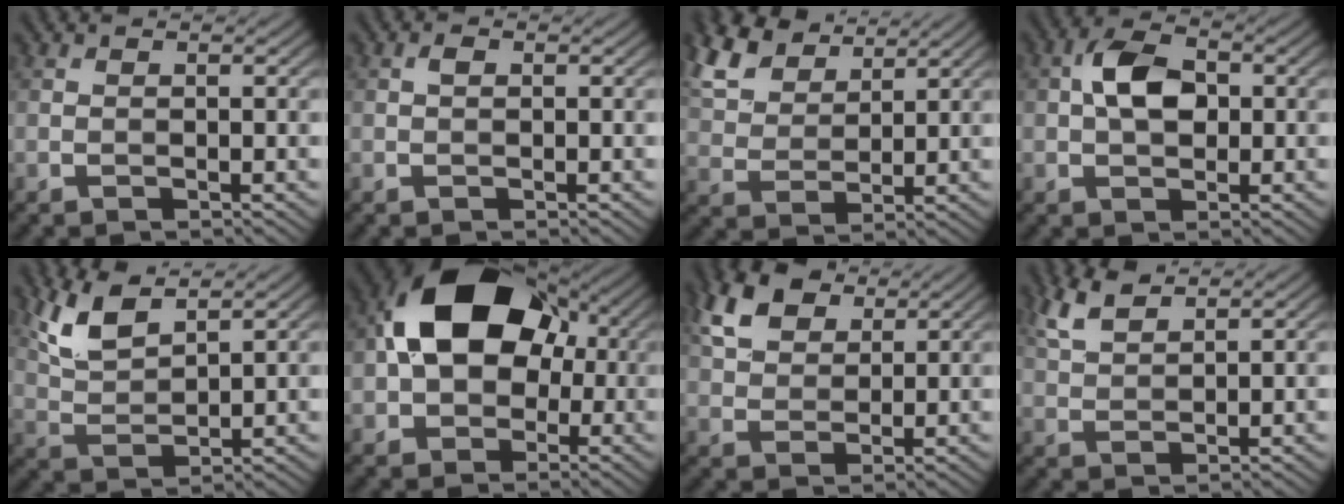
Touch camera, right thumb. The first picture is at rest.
{"total": 1.0, "force": [0.2, 0.6, 0.7], "torque": [-0.012, 0.002, 0.002]}
{"total": 9.9, "force": [6.8, 4.9, 5.3], "torque": [-0.154, 0.023, 0.137]}
{"total": 5.7, "force": [0.6, 3.6, 4.3], "torque": [-0.083, 0.009, 0.002]}
{"total": 6.8, "force": [4.5, 2.5, 4.5], "torque": [-0.116, 0.005, 0.099]}
{"total": 15.1, "force": [1.8, 10.7, 10.5], "torque": [-0.164, 0.015, 0.019]}
{"total": 7.9, "force": [4.4, 4.7, 4.5], "torque": [-0.113, 0.011, 0.084]}
{"total": 5.1, "force": [3.7, 1.8, 3.1], "torque": [-0.082, 0.009, 0.081]}